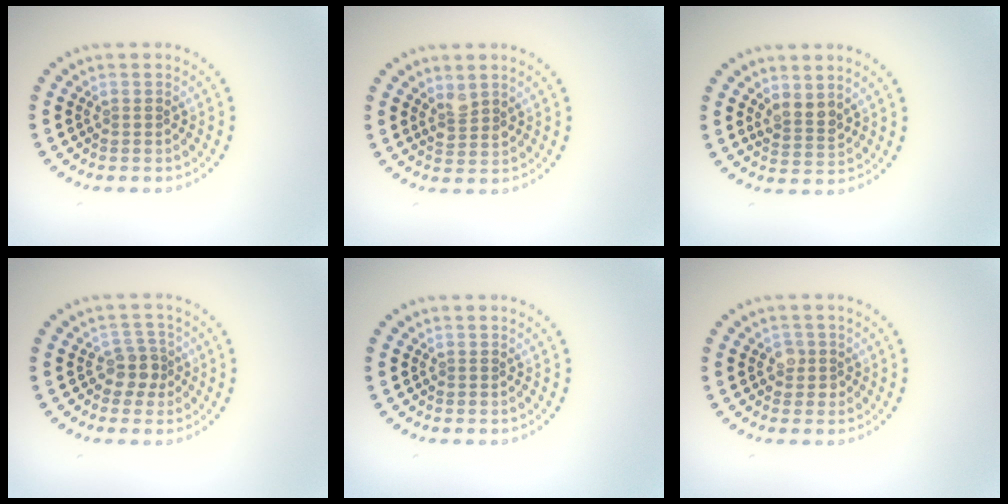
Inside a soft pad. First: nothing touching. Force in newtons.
{"total": 1.6, "press": 1.4, "slide": 0.8}
{"total": 2.0, "press": 1.6, "slide": 1.2}
{"total": 2.2, "press": 1.7, "slide": 1.3}
{"total": 0.0}
{"total": 1.6, "press": 1.4, "slide": 0.8}